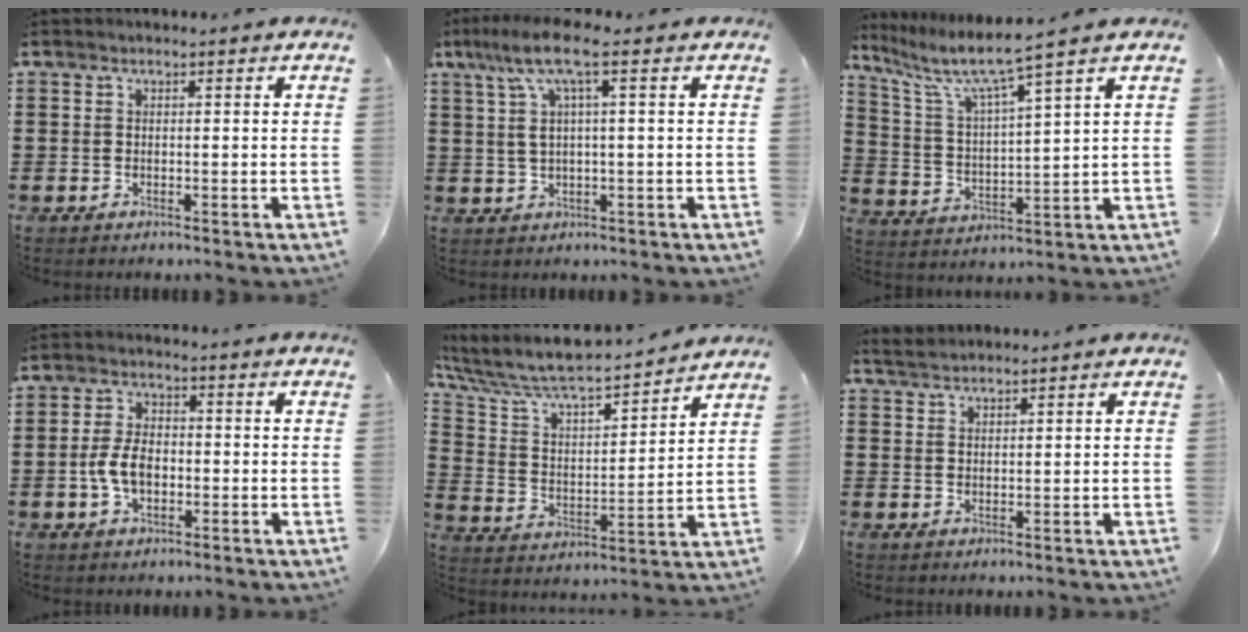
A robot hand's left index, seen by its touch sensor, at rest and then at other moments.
{"total": 6.6, "force": [1.7, 1.2, 6.2], "torque": [-0.138, 0.001, 0.020]}
{"total": 5.8, "force": [4.6, 0.0, 3.5], "torque": [-0.094, -0.036, 0.068]}
{"total": 5.7, "force": [-1.1, 3.2, 4.6], "torque": [-0.110, -0.002, -0.027]}
{"total": 8.0, "force": [7.3, 1.2, 3.0], "torque": [-0.094, -0.058, 0.120]}
{"total": 2.0, "force": [2.0, 0.2, 0.3], "torque": [-0.012, 0.005, 0.039]}